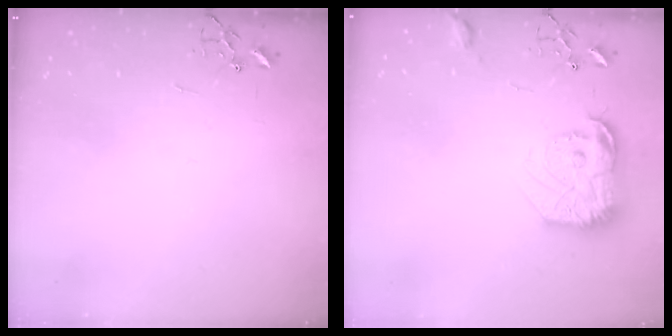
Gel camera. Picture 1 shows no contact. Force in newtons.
{"total": 17.9, "press": 17.9, "slide": 1.2}